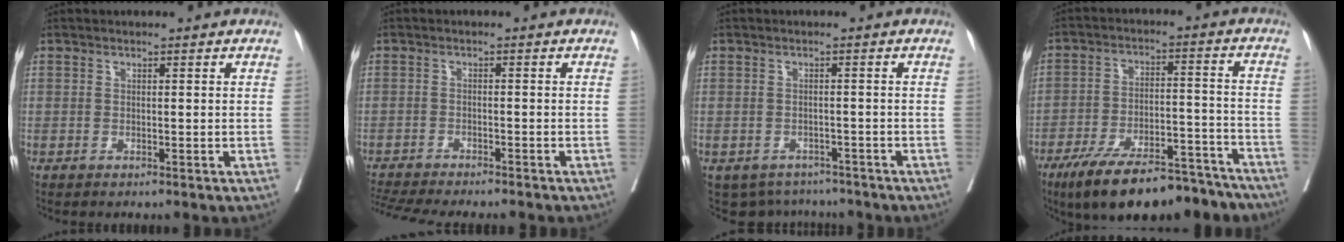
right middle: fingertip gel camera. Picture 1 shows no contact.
{"total": 12.6, "force": [-11.3, 0.8, 5.4], "torque": [-0.085, -0.013, -0.166]}
{"total": 5.1, "force": [-4.4, 2.7, -0.1], "torque": [0.012, 0.010, -0.056]}
{"total": 19.6, "force": [-15.7, 5.6, 10.4], "torque": [-0.131, 0.019, -0.240]}